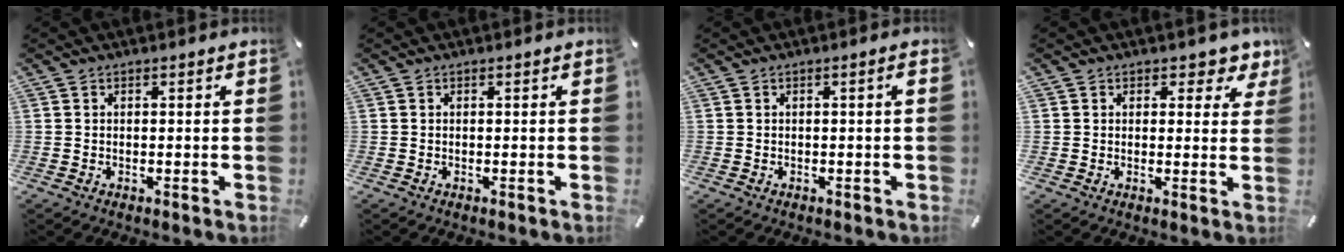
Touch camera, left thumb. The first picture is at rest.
{"total": 0.0}
{"total": 1.1, "force": [0.0, 0.1, 1.1], "torque": [-0.018, -0.001, -0.001]}
{"total": 4.7, "force": [2.9, 3.6, 1.2], "torque": [0.003, -0.022, 0.046]}